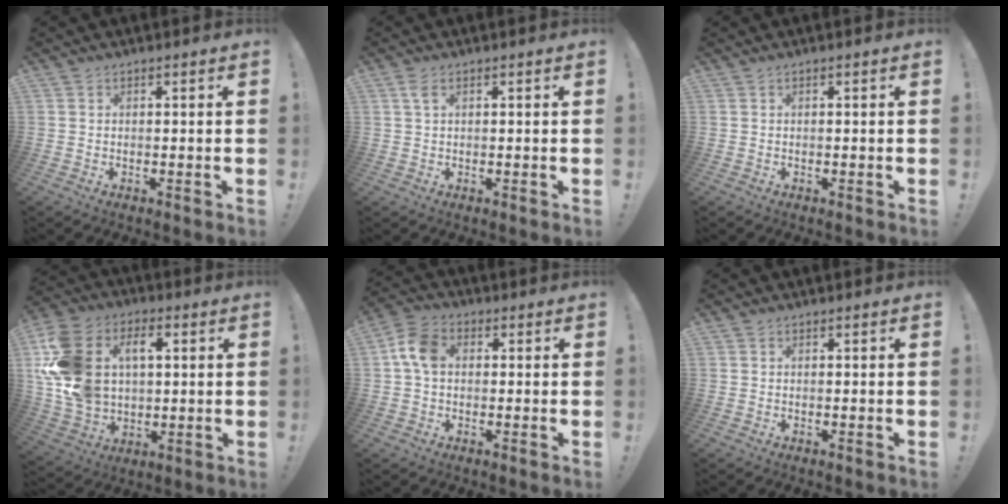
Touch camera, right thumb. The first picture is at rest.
{"total": 2.6, "force": [1.0, 1.2, 2.1], "torque": [-0.041, 0.002, 0.018]}
{"total": 0.0}
{"total": 20.4, "force": [4.7, 14.6, 13.5], "torque": [-0.254, -0.002, 0.090]}
{"total": 8.3, "force": [0.7, 5.7, 6.0], "torque": [-0.120, 0.017, 0.019]}
{"total": 0.0}